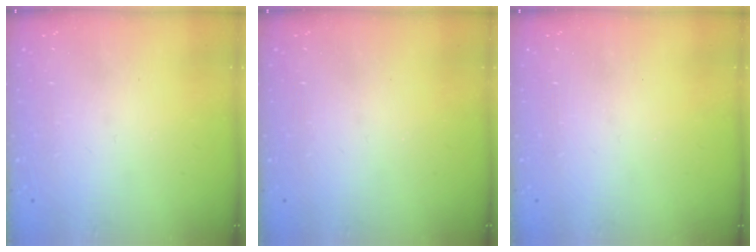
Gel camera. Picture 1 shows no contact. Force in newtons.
{"total": 0.0}
{"total": 0.0}